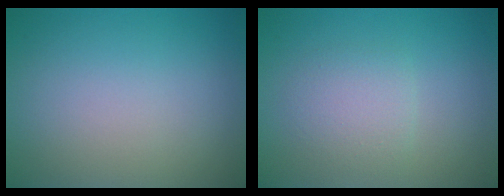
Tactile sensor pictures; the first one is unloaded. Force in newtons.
{"total": 2.3, "press": 2.3, "slide": 0.1}